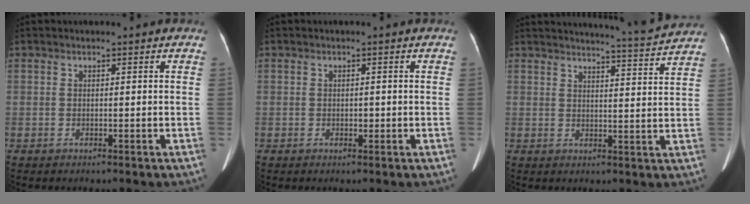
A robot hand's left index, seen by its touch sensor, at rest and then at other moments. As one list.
[{"total": 0.7, "force": [-0.2, 0.5, 0.5], "torque": [-0.009, 0.000, -0.002]}, {"total": 9.0, "force": [8.7, -1.8, 1.6], "torque": [-0.035, -0.025, 0.109]}]